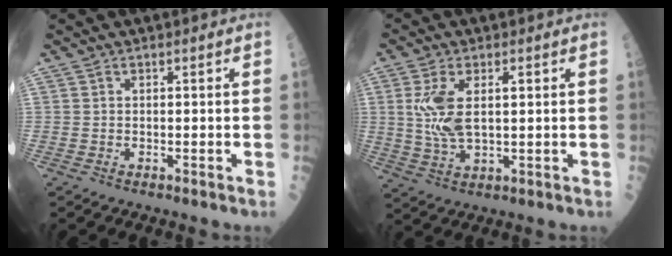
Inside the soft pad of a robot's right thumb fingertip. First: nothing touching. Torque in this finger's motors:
{"motor_torque": [0.64, 1.19, 0.53, 0.42, 0.11]}